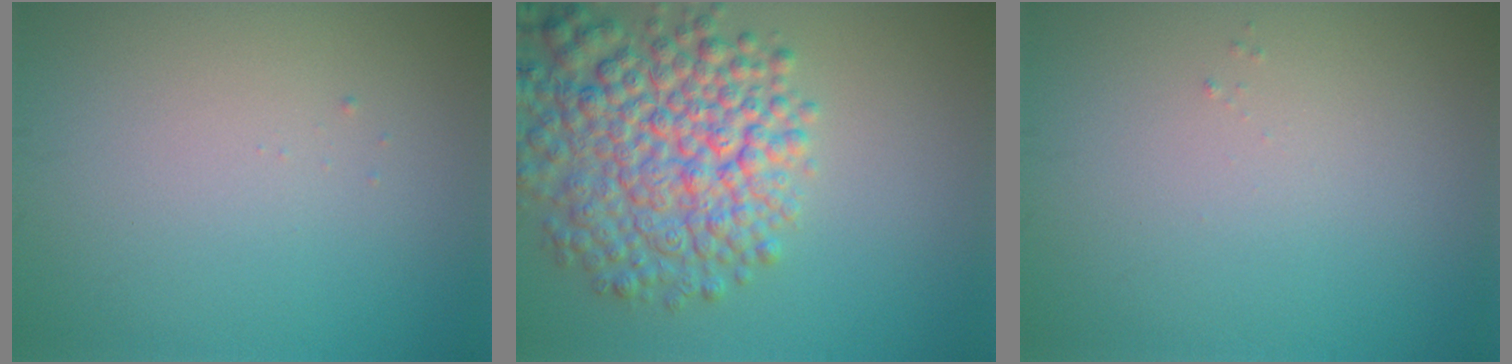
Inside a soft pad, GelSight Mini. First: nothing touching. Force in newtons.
{"total": 8.8, "press": 8.7, "slide": 0.4}
{"total": 0.0}